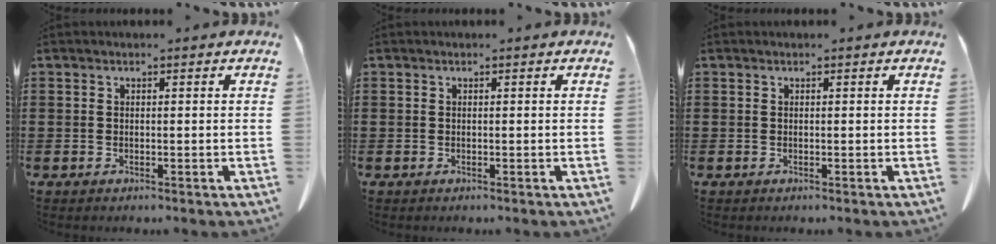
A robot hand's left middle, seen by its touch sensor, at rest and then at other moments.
{"total": 0.0}
{"total": 0.0}